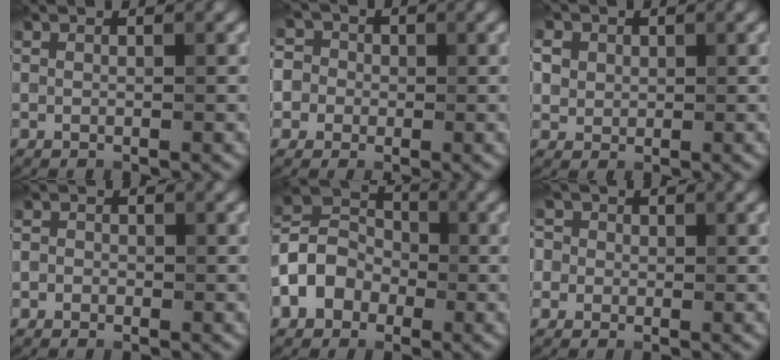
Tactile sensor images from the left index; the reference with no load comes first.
{"total": 7.7, "force": [0.9, 7.1, 2.8], "torque": [-0.053, 0.048, -0.021]}
{"total": 9.5, "force": [3.6, 7.7, 4.3], "torque": [-0.100, 0.032, 0.038]}
{"total": 1.4, "force": [-0.1, 1.3, 0.4], "torque": [0.014, 0.004, -0.021]}
{"total": 5.0, "force": [-2.0, 4.0, 2.2], "torque": [-0.039, 0.011, -0.054]}
{"total": 5.3, "force": [1.2, 4.7, 2.1], "torque": [-0.029, 0.045, -0.018]}